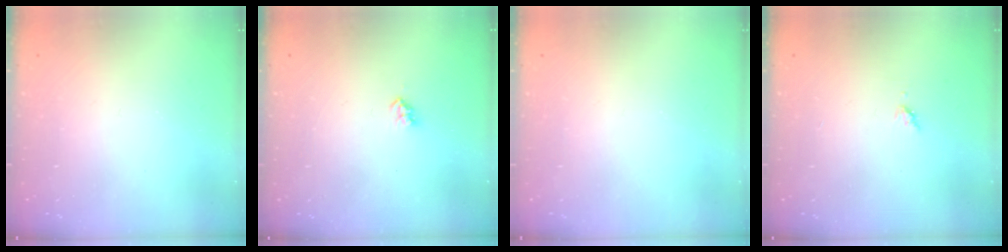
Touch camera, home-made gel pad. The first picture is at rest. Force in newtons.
{"total": 2.6, "press": 2.5, "slide": 0.4}
{"total": 0.0}
{"total": 3.5, "press": 3.4, "slide": 0.5}